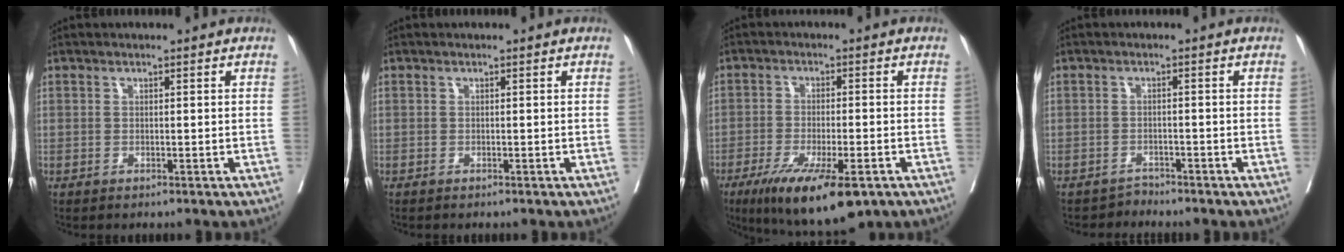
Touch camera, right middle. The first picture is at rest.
{"total": 0.0}
{"total": 12.6, "force": [-7.6, 3.1, 9.6], "torque": [-0.154, -0.026, -0.120]}
{"total": 1.7, "force": [-1.4, 0.0, -0.9], "torque": [0.020, -0.007, -0.026]}